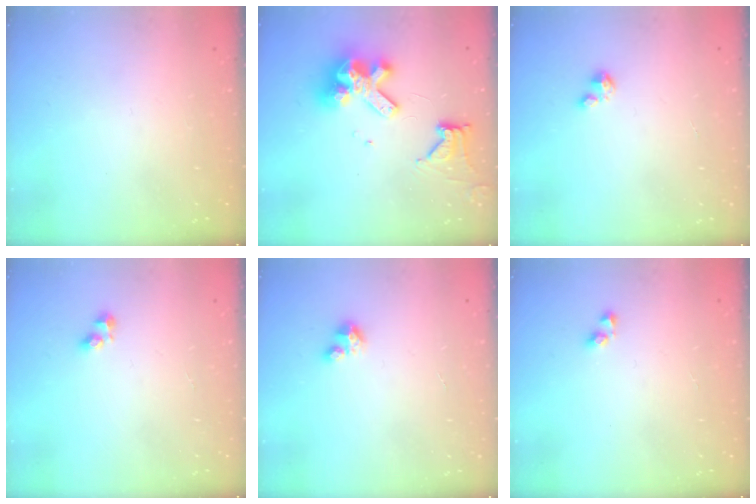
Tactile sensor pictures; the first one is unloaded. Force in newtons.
{"total": 14.7, "press": 14.5, "slide": 1.8}
{"total": 1.2, "press": 1.2, "slide": 0.2}
{"total": 2.6, "press": 2.6, "slide": 0.2}
{"total": 2.8, "press": 2.8, "slide": 0.2}
{"total": 2.9, "press": 2.9, "slide": 0.2}